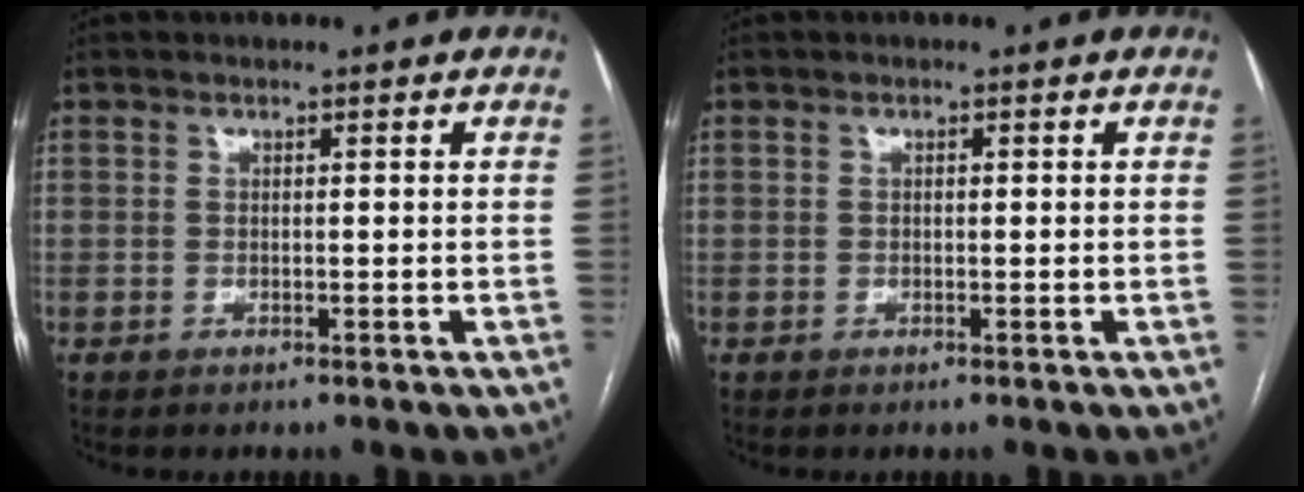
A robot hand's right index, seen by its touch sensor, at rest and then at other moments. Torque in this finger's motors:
{"motor_torque": [-0.05, 0.03, 0.02, 0.00]}